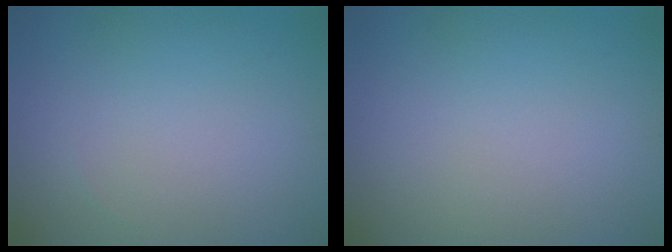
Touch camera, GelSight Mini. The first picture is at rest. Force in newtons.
{"total": 0.0}